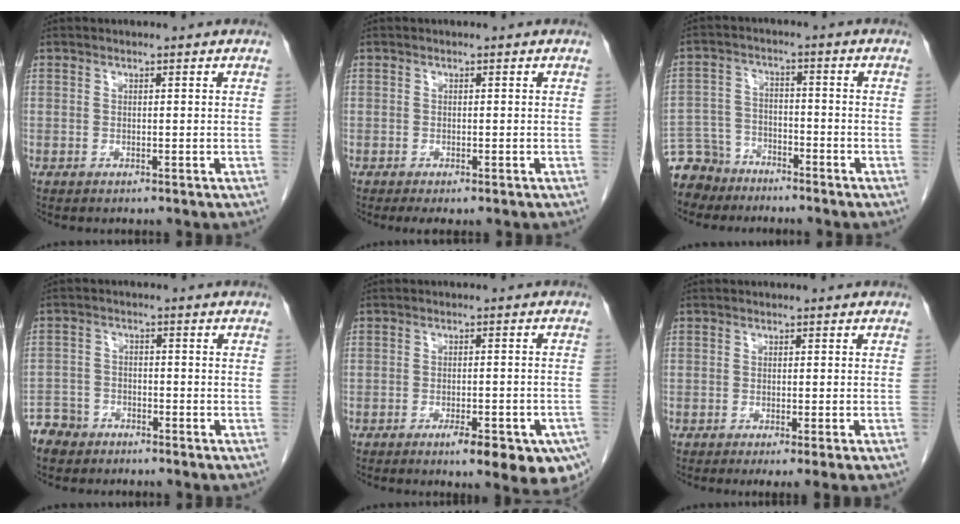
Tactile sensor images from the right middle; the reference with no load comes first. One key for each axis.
{"total": 2.1, "fx": -1.4, "fy": 0.7, "fz": 1.3, "tx": -0.017, "ty": -0.004, "tz": -0.018}
{"total": 8.4, "fx": -7.4, "fy": 4.1, "fz": 0.3, "tx": -0.011, "ty": 0.005, "tz": -0.137}
{"total": 5.4, "fx": -4.5, "fy": 3.0, "fz": 0.1, "tx": -0.001, "ty": 0.000, "tz": -0.087}
{"total": 11.3, "fx": -7.0, "fy": 2.8, "fz": 8.4, "tx": -0.058, "ty": 0.006, "tz": -0.089}
{"total": 4.0, "fx": -2.6, "fy": -0.2, "fz": 3.1, "tx": -0.034, "ty": -0.015, "tz": -0.035}